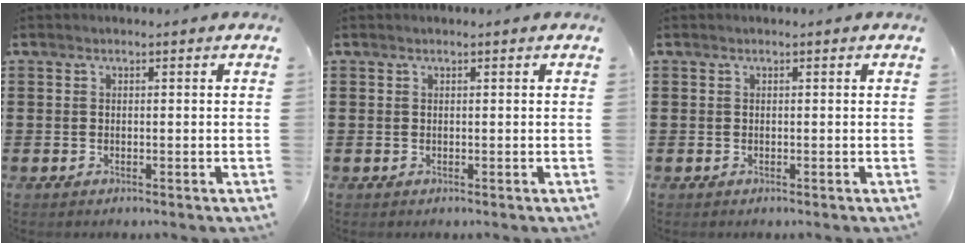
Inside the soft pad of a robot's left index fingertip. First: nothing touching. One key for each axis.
{"total": 0.0}
{"total": 0.0}